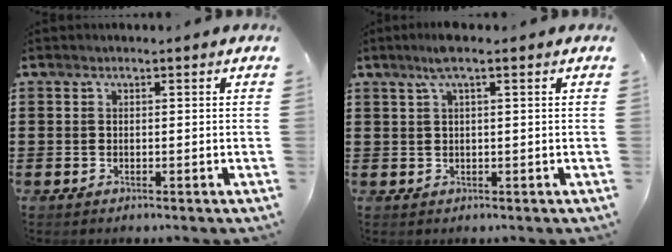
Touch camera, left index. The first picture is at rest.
{"total": 2.8, "force": [1.4, 0.1, 2.4], "torque": [-0.051, 0.002, 0.025]}